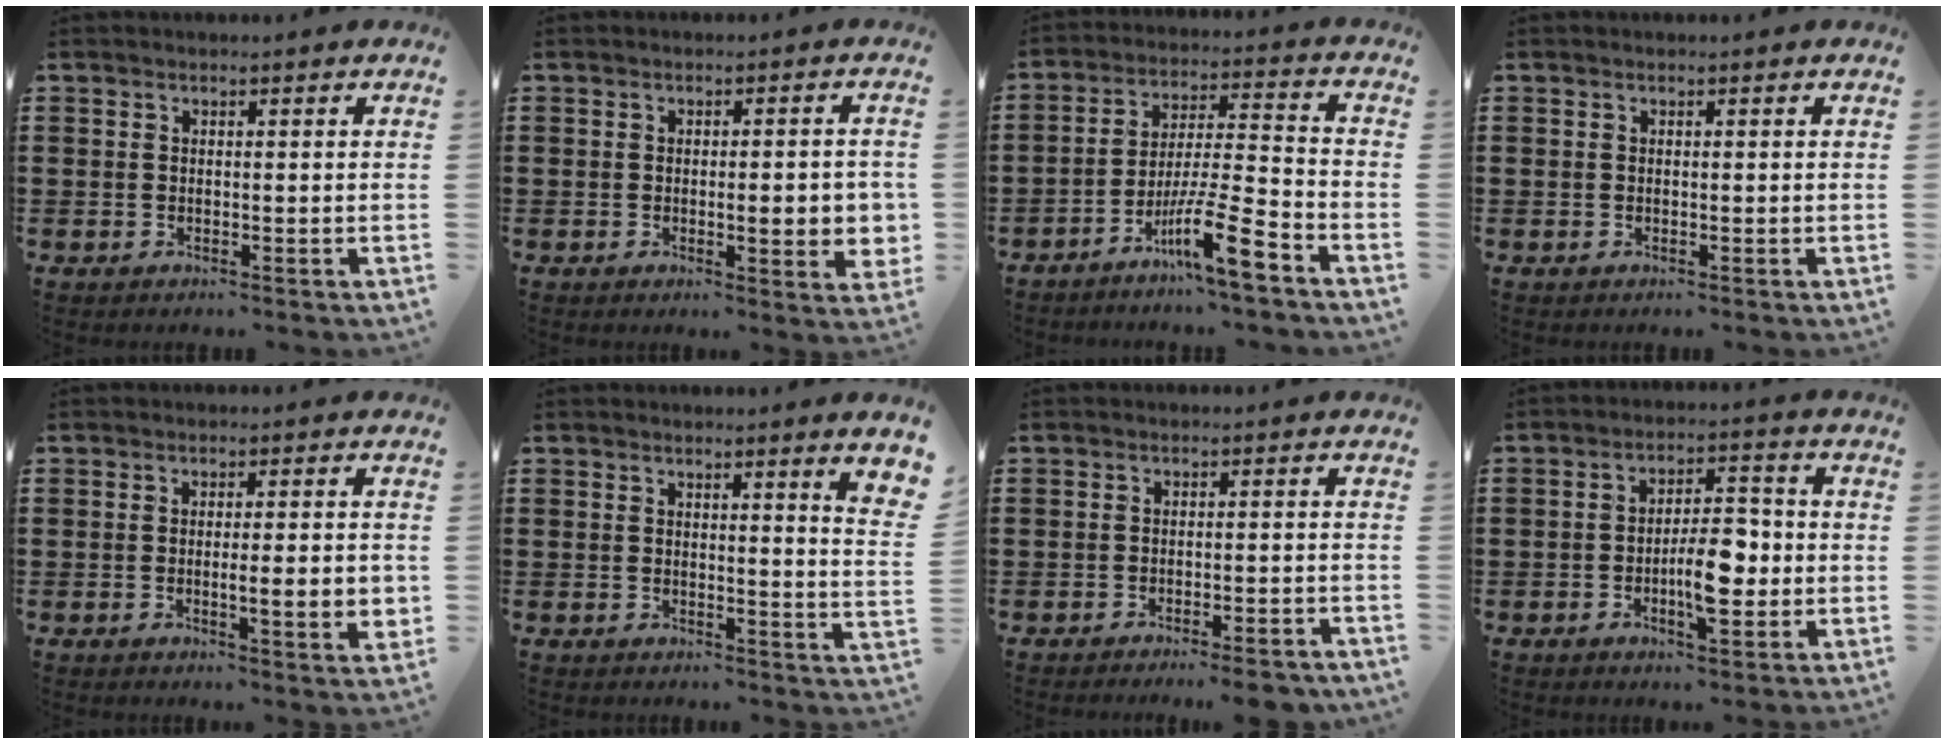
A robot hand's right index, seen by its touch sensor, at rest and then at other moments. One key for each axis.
{"total": 5.4, "fx": -0.7, "fy": 1.1, "fz": 5.3, "tx": -0.070, "ty": -0.009, "tz": -0.013}
{"total": 11.4, "fx": -7.2, "fy": 1.5, "fz": 8.7, "tx": -0.160, "ty": 0.003, "tz": -0.134}
{"total": 0.0}
{"total": 5.1, "fx": -0.7, "fy": 0.4, "fz": 5.0, "tx": -0.075, "ty": -0.012, "tz": -0.013}
{"total": 3.0, "fx": 1.8, "fy": -0.3, "fz": 2.3, "tx": -0.035, "ty": -0.012, "tz": 0.027}
{"total": 3.0, "fx": -2.6, "fy": 0.0, "fz": 1.4, "tx": -0.023, "ty": -0.001, "tz": -0.051}
{"total": 7.4, "fx": -1.7, "fy": 2.9, "fz": 6.6, "tx": -0.113, "ty": 0.004, "tz": -0.034}